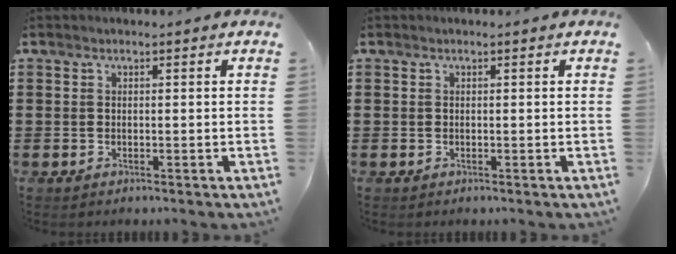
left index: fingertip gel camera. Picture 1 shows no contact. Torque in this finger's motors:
{"motor_torque": [-0.02, 0.01, 0.00, 0.00]}